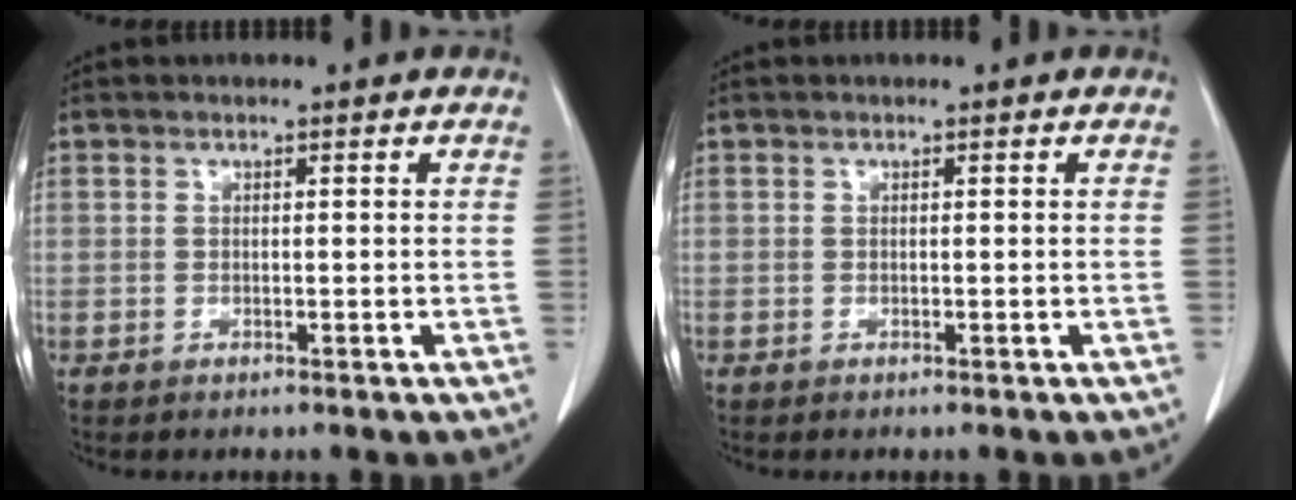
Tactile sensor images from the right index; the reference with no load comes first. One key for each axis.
{"total": 0.0}